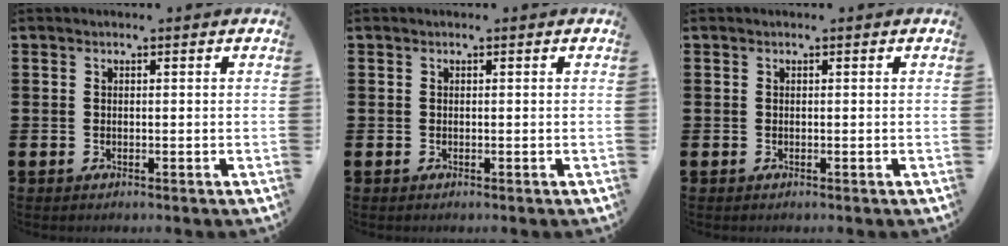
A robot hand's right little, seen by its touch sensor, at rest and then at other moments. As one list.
[{"total": 0.0}, {"total": 0.0}]